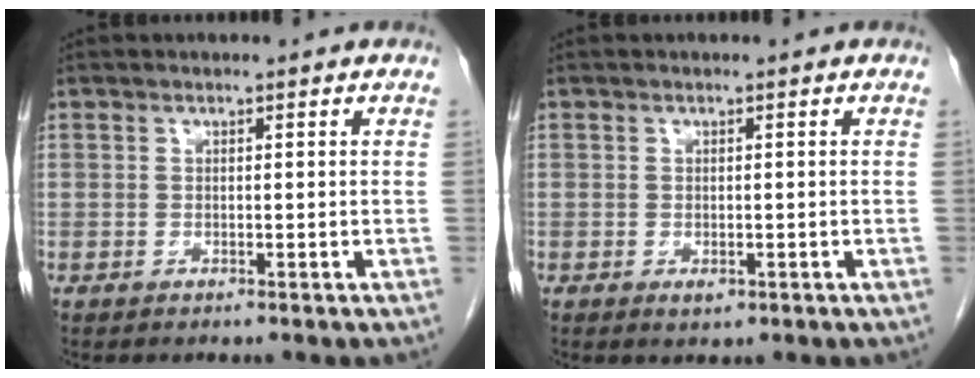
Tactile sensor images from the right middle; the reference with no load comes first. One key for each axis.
{"total": 1.2, "fx": -0.5, "fy": 0.6, "fz": 0.9, "tx": -0.008, "ty": -0.002, "tz": -0.002}